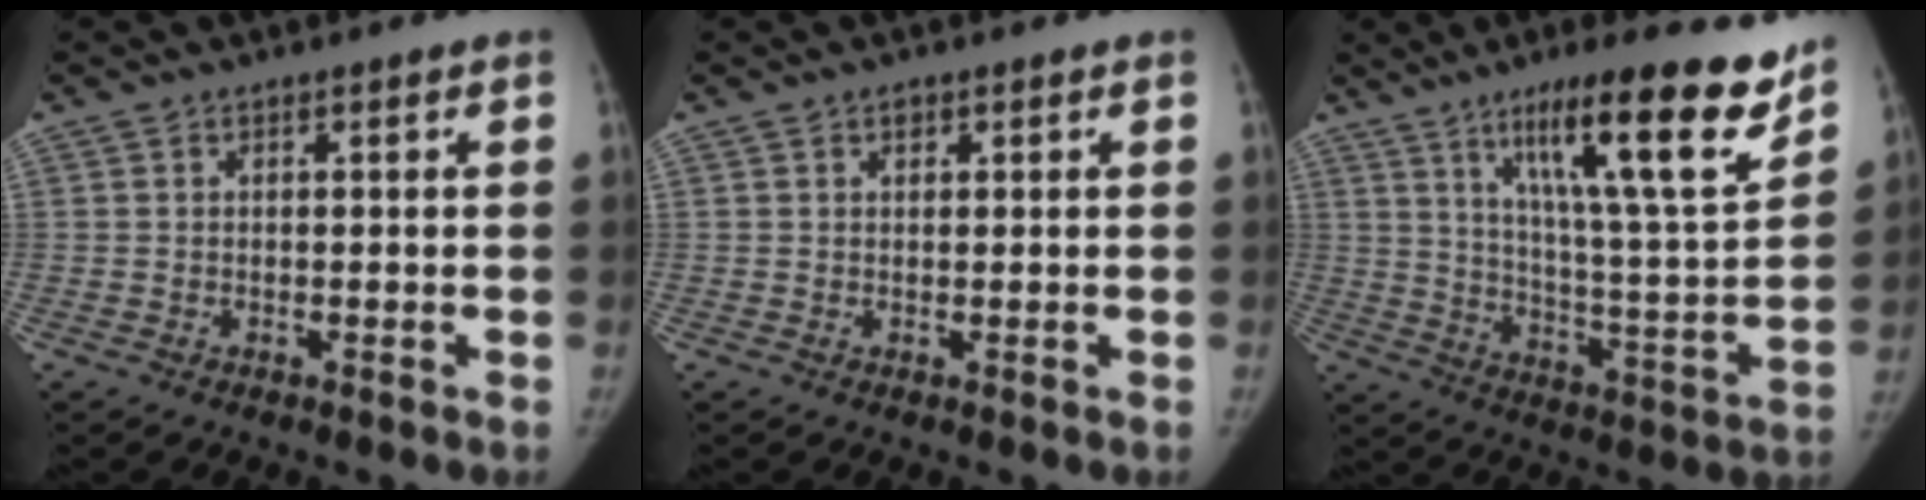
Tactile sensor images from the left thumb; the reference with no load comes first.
{"total": 1.0, "force": [0.5, 0.7, 0.4], "torque": [0.002, -0.002, 0.008]}
{"total": 21.8, "force": [13.8, 3.2, 16.6], "torque": [-0.232, -0.066, 0.222]}